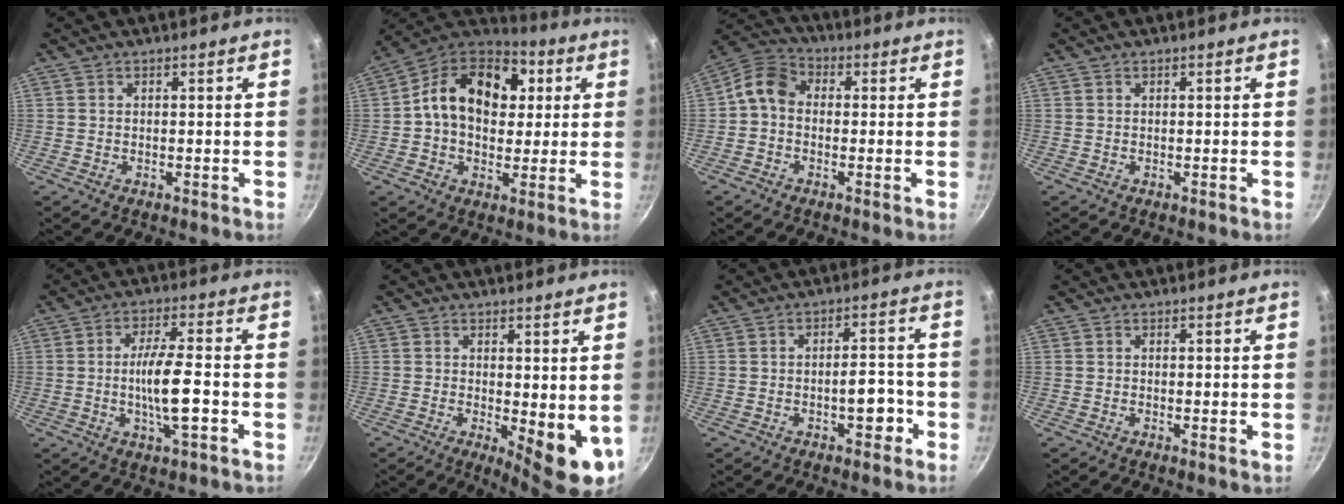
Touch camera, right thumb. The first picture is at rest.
{"total": 18.9, "force": [3.6, 13.7, 12.4], "torque": [-0.173, 0.018, 0.041]}
{"total": 6.8, "force": [-0.6, 5.4, 4.1], "torque": [-0.070, 0.028, -0.032]}
{"total": 0.0}
{"total": 9.3, "force": [-1.8, 1.9, 9.0], "torque": [-0.163, 0.010, -0.036]}
{"total": 8.8, "force": [0.0, 3.5, 8.1], "torque": [-0.090, -0.015, 0.008]}
{"total": 6.0, "force": [-2.3, 2.7, 4.9], "torque": [-0.045, 0.022, -0.031]}
{"total": 0.5, "force": [0.1, 0.2, 0.5], "torque": [-0.007, -0.004, -0.001]}